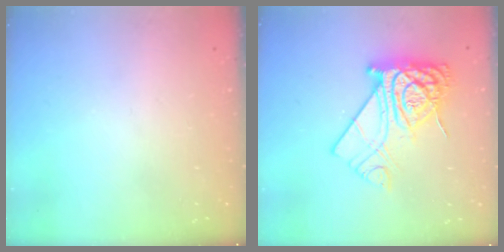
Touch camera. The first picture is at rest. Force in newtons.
{"total": 14.7, "press": 14.7, "slide": 1.5}